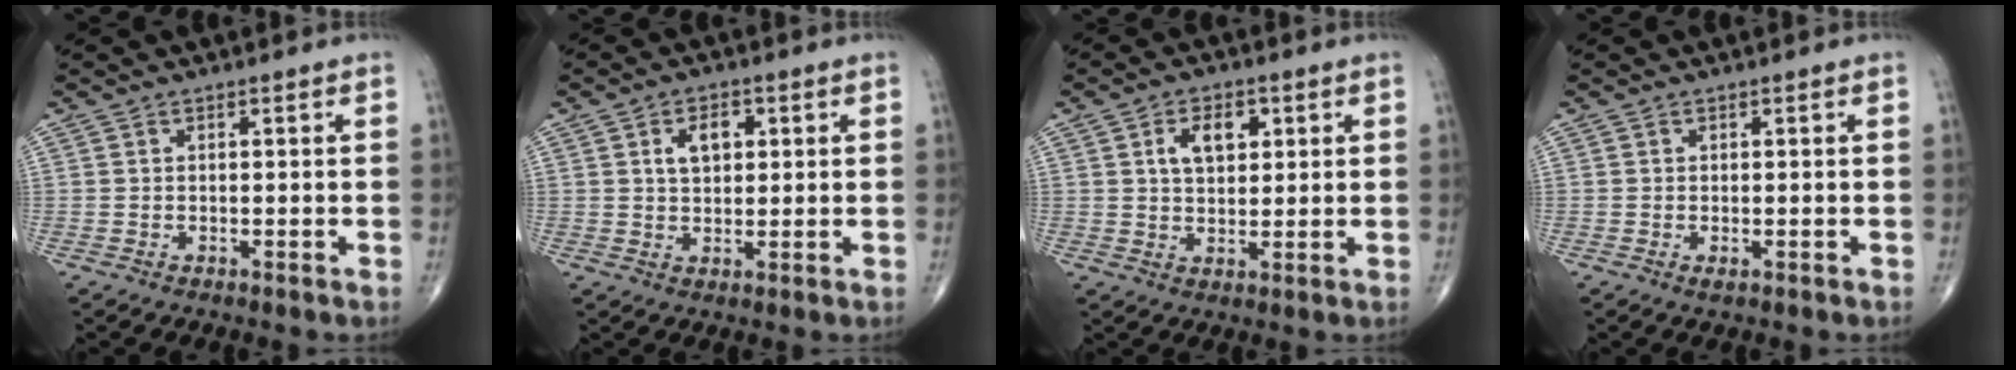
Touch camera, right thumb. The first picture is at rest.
{"total": 5.3, "force": [1.5, 3.3, 3.8], "torque": [-0.047, -0.001, 0.024]}
{"total": 6.5, "force": [2.2, 3.9, 4.7], "torque": [-0.060, -0.005, 0.036]}
{"total": 0.8, "force": [-0.3, 0.3, 0.7], "torque": [-0.011, -0.002, -0.004]}